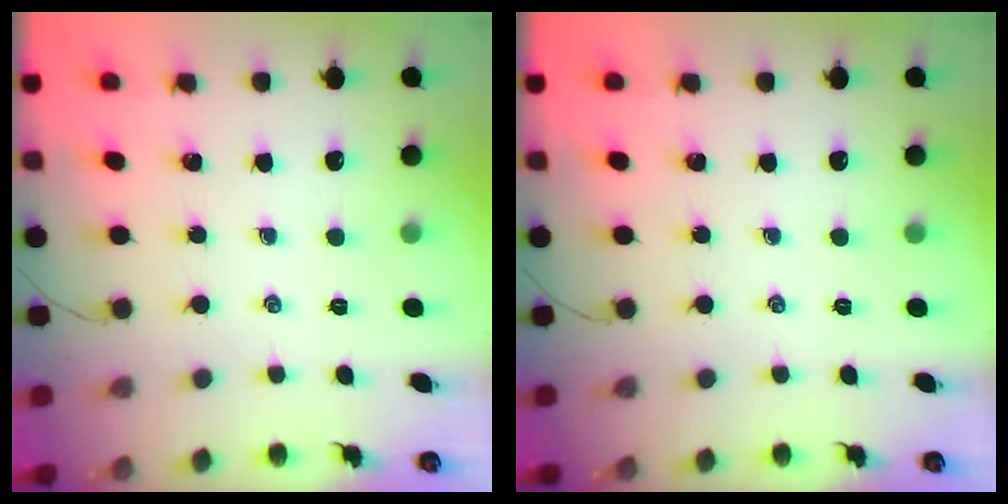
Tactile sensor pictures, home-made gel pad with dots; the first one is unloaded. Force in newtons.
{"total": 0.0}